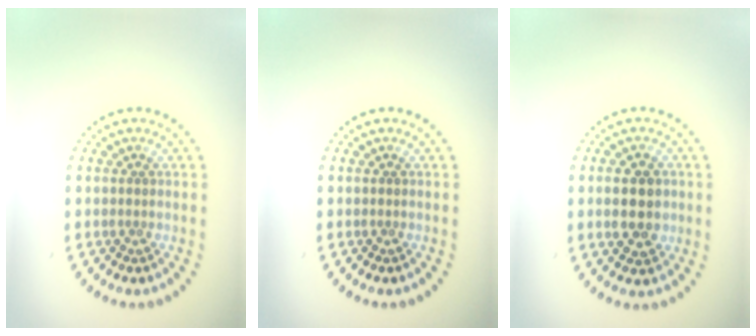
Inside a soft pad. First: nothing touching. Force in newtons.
{"total": 0.0}
{"total": 4.6, "press": 4.6, "slide": 0.2}